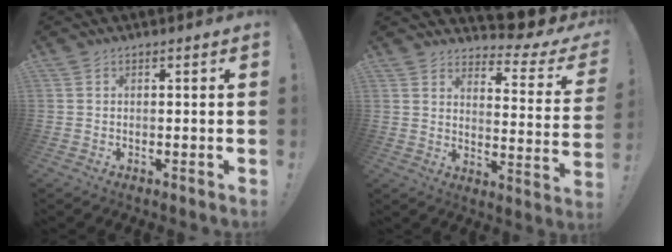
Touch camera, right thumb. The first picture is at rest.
{"total": 6.5, "force": [5.9, 1.0, 2.4], "torque": [-0.020, -0.077, 0.097]}